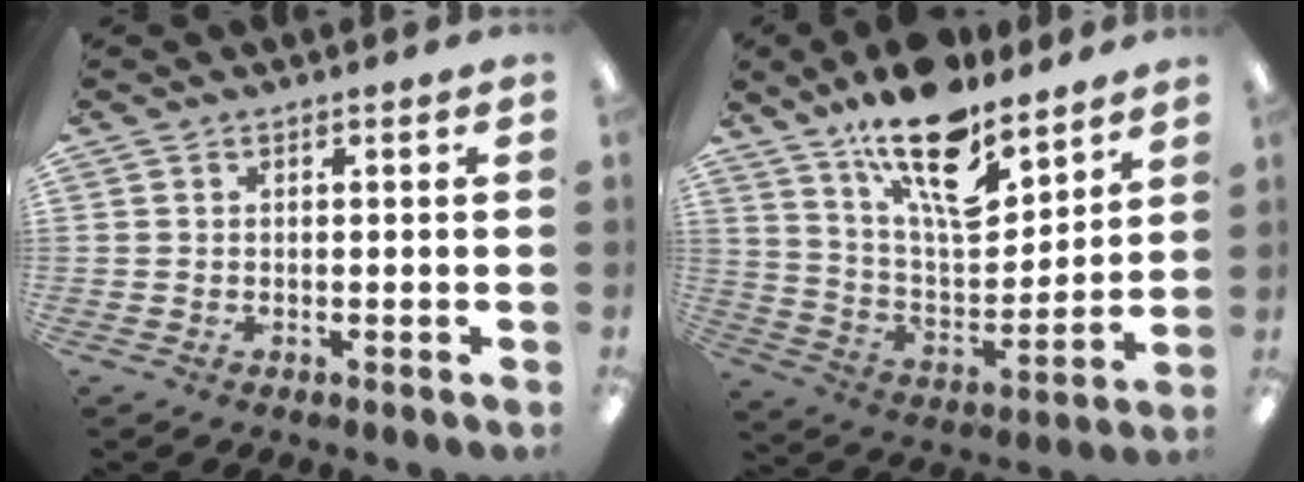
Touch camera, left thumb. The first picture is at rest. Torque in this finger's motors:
{"motor_torque": [1.71, 0.55, 1.85, -0.93, 0.40]}